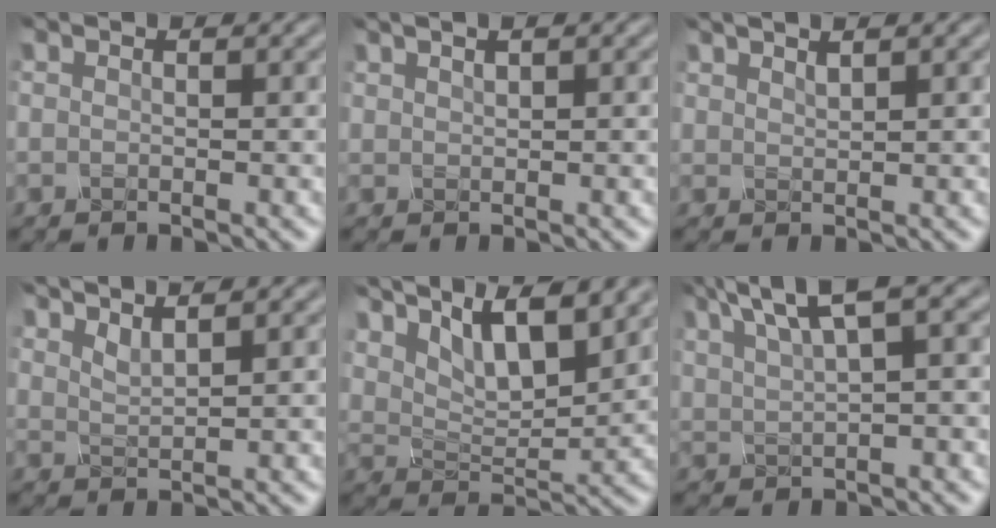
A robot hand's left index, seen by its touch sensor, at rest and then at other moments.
{"total": 0.9, "force": [0.7, 0.2, 0.6], "torque": [-0.011, 0.004, 0.016]}
{"total": 1.0, "force": [0.9, 0.1, 0.4], "torque": [-0.006, 0.004, 0.020]}
{"total": 1.5, "force": [1.1, 0.3, 0.9], "torque": [-0.017, -0.002, 0.026]}
{"total": 10.9, "force": [7.1, 4.0, 7.3], "torque": [-0.136, 0.012, 0.099]}
{"total": 6.2, "force": [3.6, 1.5, 4.9], "torque": [-0.100, 0.023, 0.072]}